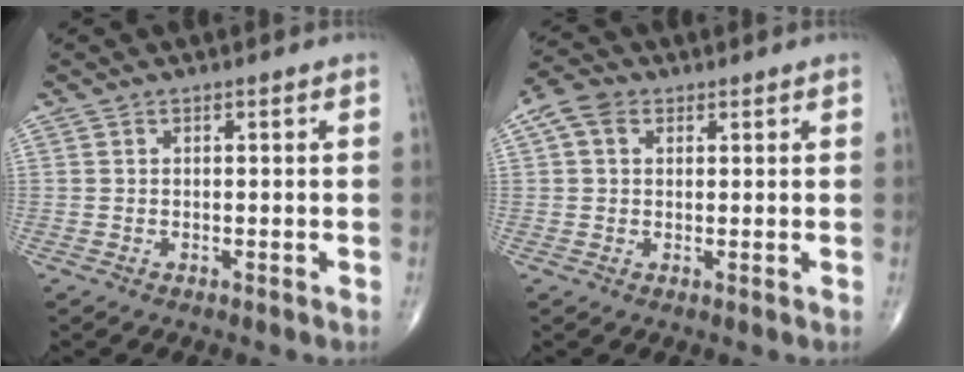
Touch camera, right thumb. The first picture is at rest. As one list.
[{"total": 4.7, "force": [1.7, 3.4, 2.8], "torque": [-0.052, 0.015, 0.030]}]